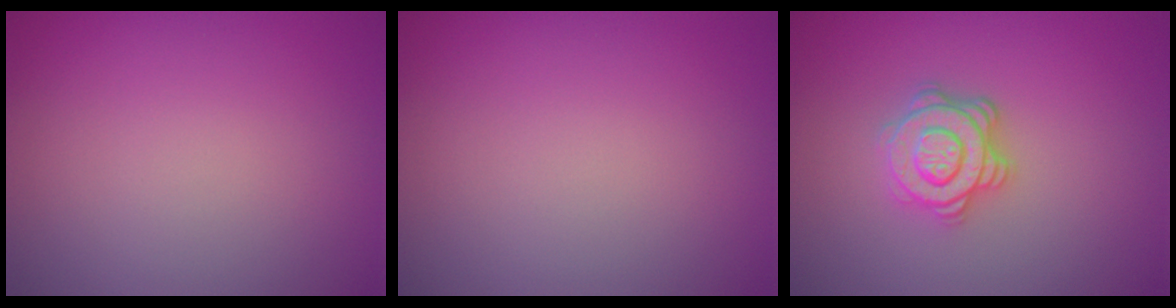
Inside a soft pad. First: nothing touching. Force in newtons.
{"total": 0.0}
{"total": 3.5, "press": 3.0, "slide": 1.9}